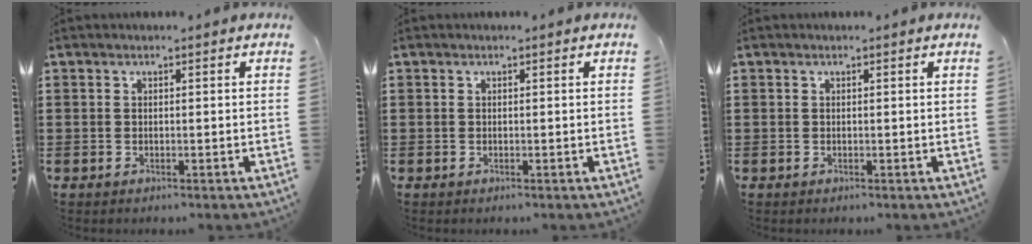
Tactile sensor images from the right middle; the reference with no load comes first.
{"total": 0.0}
{"total": 0.0}